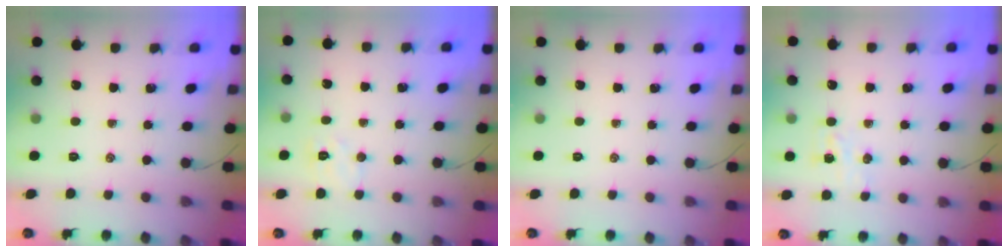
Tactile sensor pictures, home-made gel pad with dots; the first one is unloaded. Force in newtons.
{"total": 5.9, "press": 5.8, "slide": 1.2}
{"total": 0.0}
{"total": 4.1, "press": 4.0, "slide": 0.9}